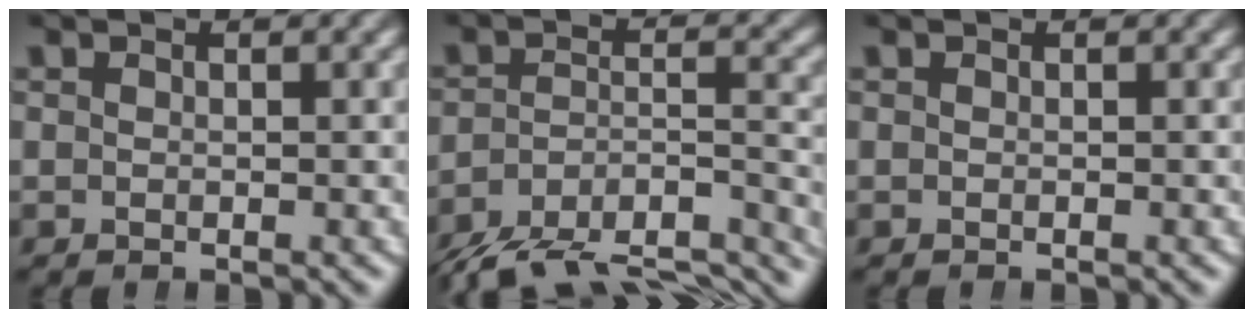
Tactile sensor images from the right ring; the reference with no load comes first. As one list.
[{"total": 14.2, "force": [-11.7, 6.3, 4.9], "torque": [-0.056, -0.028, -0.182]}, {"total": 0.0}]